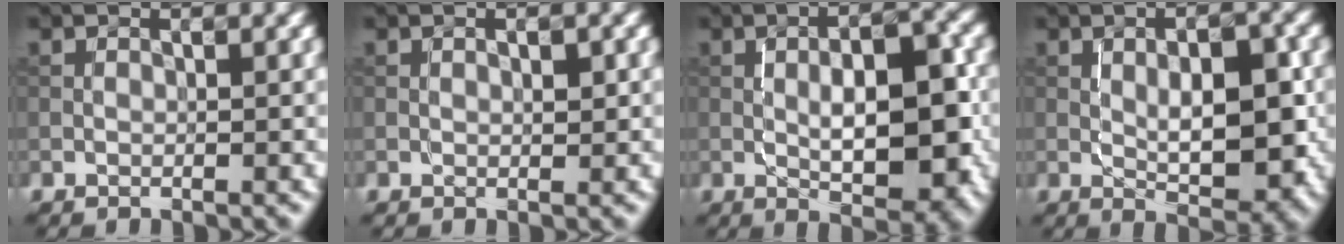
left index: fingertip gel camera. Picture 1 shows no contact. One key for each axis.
{"total": 1.0, "fx": 0.2, "fy": 0.4, "fz": 0.9, "tx": -0.012, "ty": 0.000, "tz": 0.004}
{"total": 8.3, "fx": -0.5, "fy": 3.0, "fz": 7.7, "tx": -0.106, "ty": 0.005, "tz": -0.006}
{"total": 6.5, "fx": 0.0, "fy": 2.4, "fz": 6.0, "tx": -0.081, "ty": 0.000, "tz": 0.005}